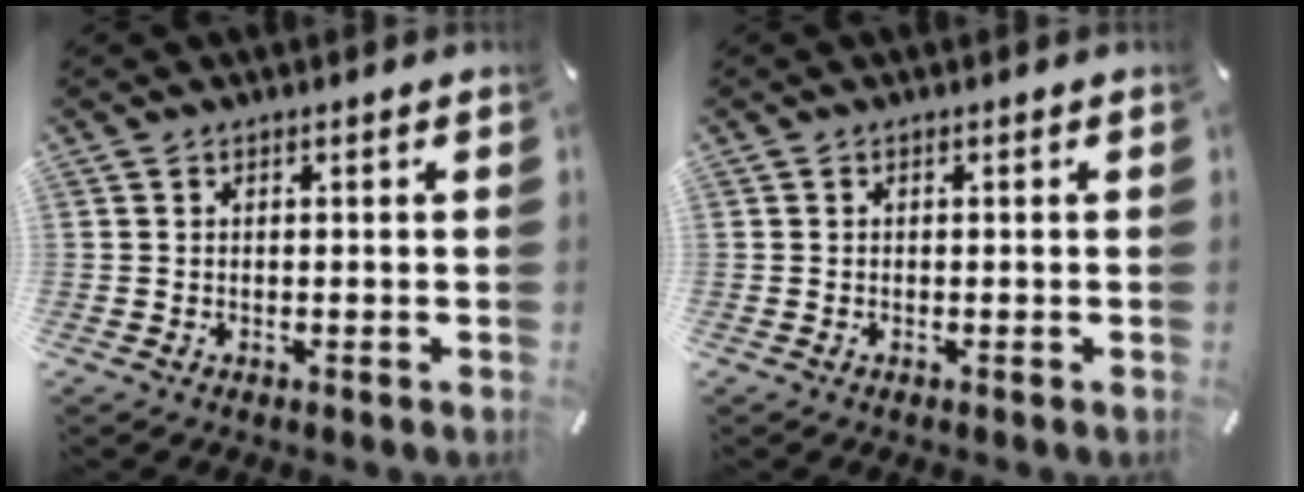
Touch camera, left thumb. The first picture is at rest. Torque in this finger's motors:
{"motor_torque": [0.00, 0.00, 0.00, 0.00, 0.00]}